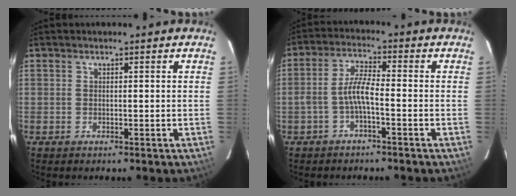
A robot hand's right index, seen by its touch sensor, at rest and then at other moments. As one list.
[{"total": 4.5, "force": [-2.0, 0.7, 4.0], "torque": [-0.089, 0.012, -0.038]}]